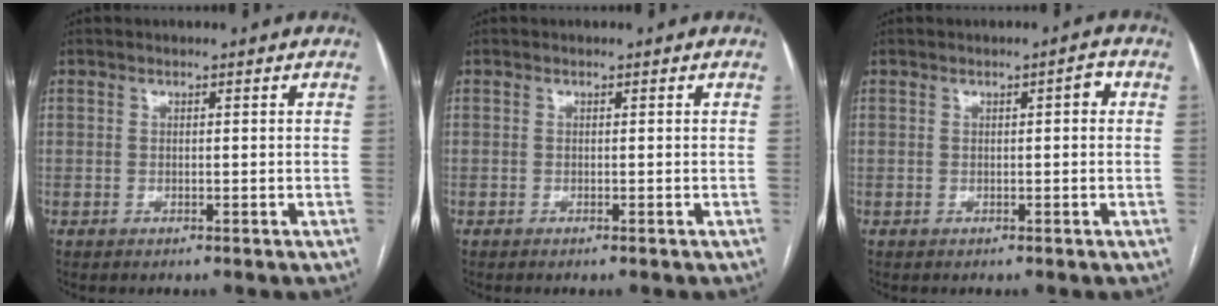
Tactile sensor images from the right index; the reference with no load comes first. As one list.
[{"total": 0.0}, {"total": 1.6, "force": [0.3, 0.4, 1.5], "torque": [-0.019, 0.005, 0.005]}]